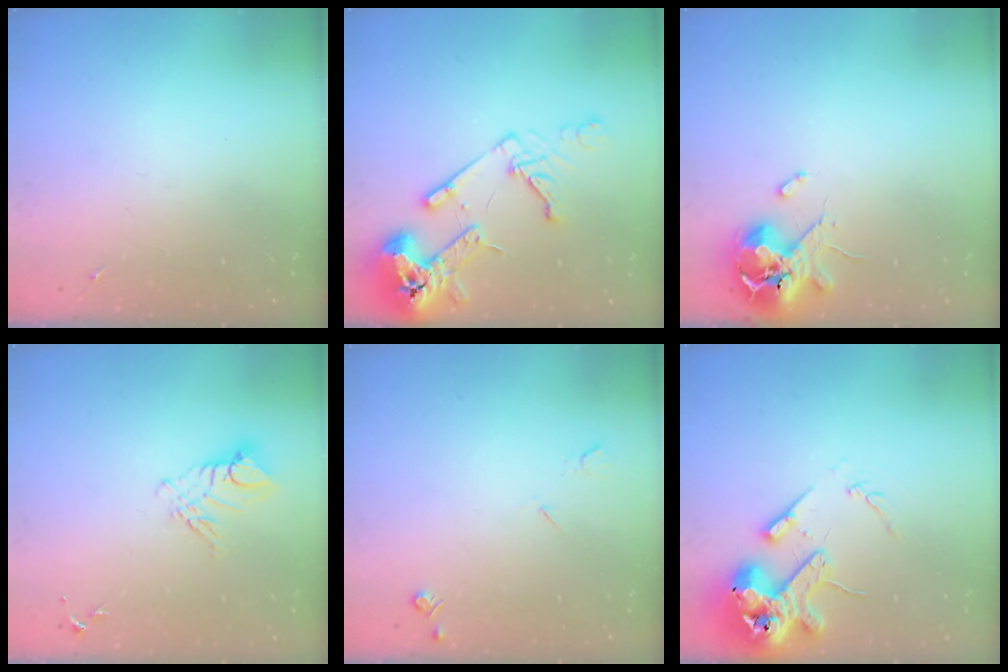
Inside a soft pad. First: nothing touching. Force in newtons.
{"total": 18.8, "press": 18.6, "slide": 2.5}
{"total": 10.7, "press": 10.6, "slide": 1.6}
{"total": 9.4, "press": 9.4, "slide": 0.9}
{"total": 4.6, "press": 4.5, "slide": 0.7}
{"total": 16.3, "press": 16.0, "slide": 2.6}